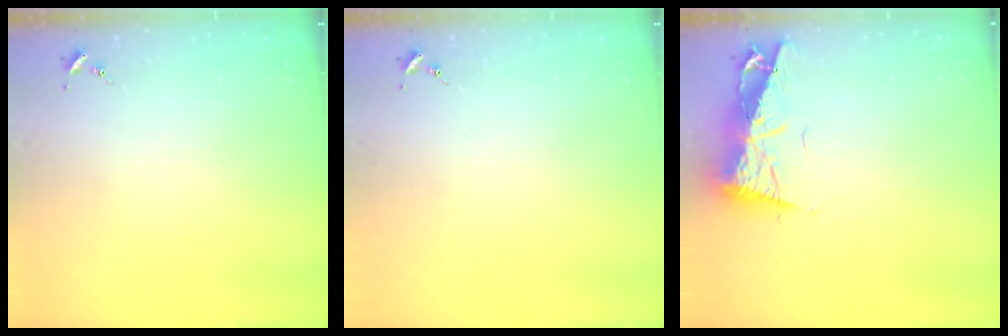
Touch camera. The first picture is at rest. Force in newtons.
{"total": 0.0}
{"total": 10.4, "press": 10.3, "slide": 1.4}